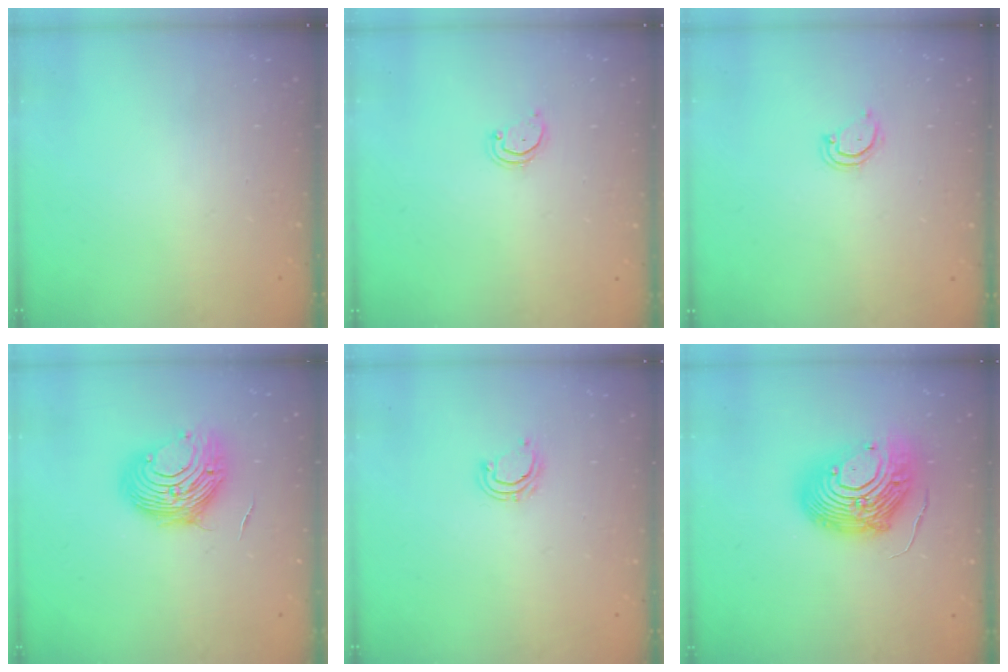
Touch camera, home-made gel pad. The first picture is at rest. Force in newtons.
{"total": 2.6, "press": 2.6, "slide": 0.2}
{"total": 3.6, "press": 3.6, "slide": 0.3}
{"total": 10.7, "press": 10.7, "slide": 0.8}
{"total": 4.7, "press": 4.6, "slide": 0.3}
{"total": 18.0, "press": 17.9, "slide": 1.9}